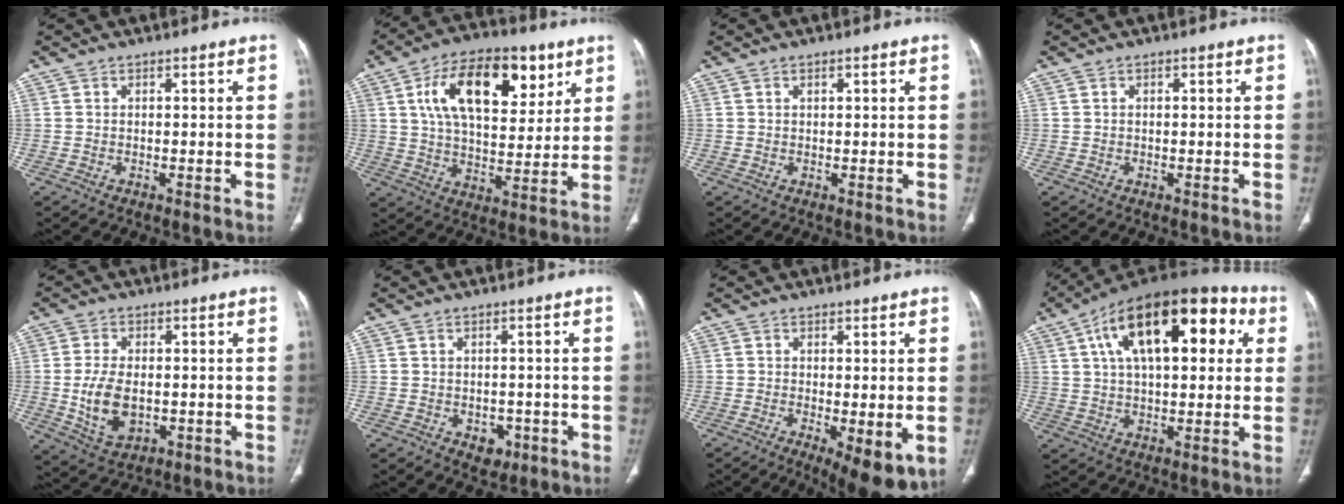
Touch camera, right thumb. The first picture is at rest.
{"total": 20.0, "force": [8.2, 10.5, 14.9], "torque": [-0.209, -0.015, 0.134]}
{"total": 0.7, "force": [0.4, 0.3, 0.6], "torque": [-0.009, 0.002, 0.006]}
{"total": 0.6, "force": [0.1, 0.3, 0.5], "torque": [-0.014, 0.006, 0.004]}
{"total": 9.1, "force": [-0.9, 5.6, 7.1], "torque": [-0.127, -0.006, -0.006]}
{"total": 3.4, "force": [-1.3, 2.6, 1.8], "torque": [-0.006, 0.003, -0.009]}
{"total": 8.8, "force": [-2.5, 2.9, 7.9], "torque": [-0.115, -0.024, -0.033]}
{"total": 24.6, "force": [8.1, 11.8, 20.0], "torque": [-0.299, 0.028, 0.122]}